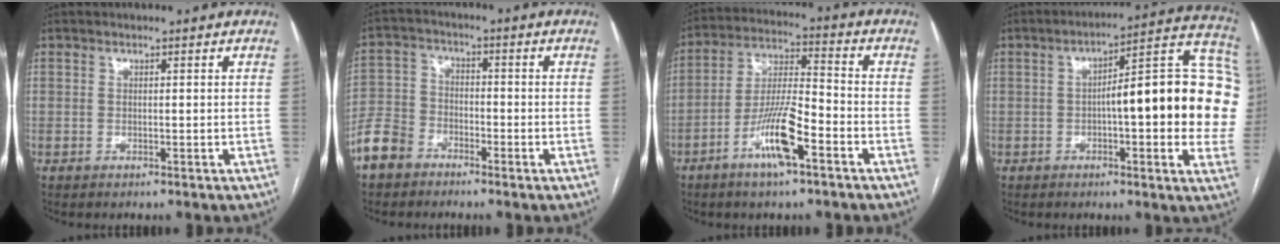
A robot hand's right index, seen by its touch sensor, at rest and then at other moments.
{"total": 6.5, "force": [-4.6, 4.3, 1.5], "torque": [-0.043, 0.008, -0.102]}
{"total": 11.0, "force": [-5.5, 1.8, 9.3], "torque": [-0.180, -0.002, -0.101]}
{"total": 21.9, "force": [0.0, 4.5, 21.4], "torque": [-0.215, 0.051, 0.006]}